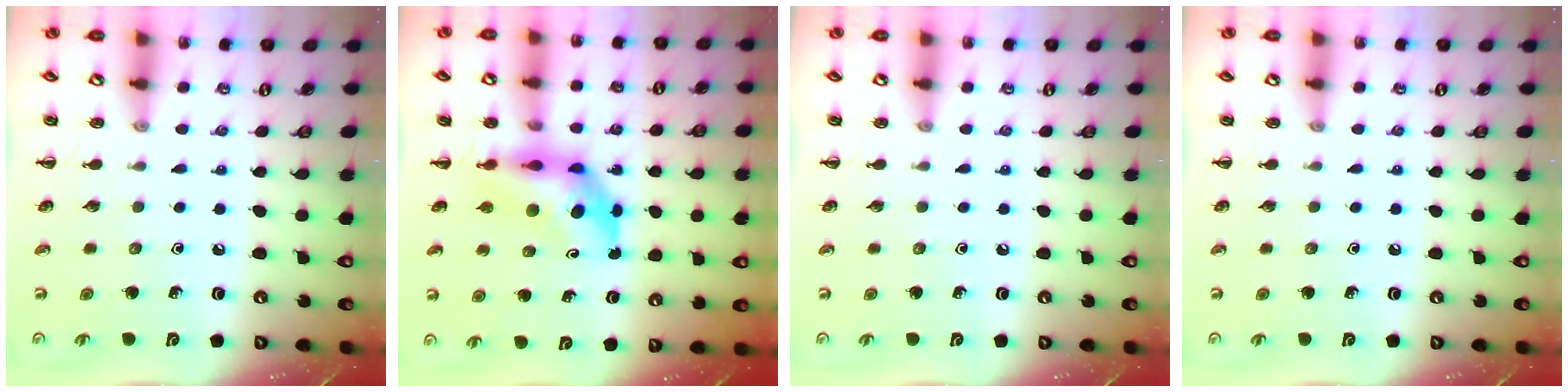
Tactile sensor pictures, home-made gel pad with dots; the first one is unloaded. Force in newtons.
{"total": 6.2, "press": 5.9, "slide": 1.7}
{"total": 0.0}
{"total": 0.0}